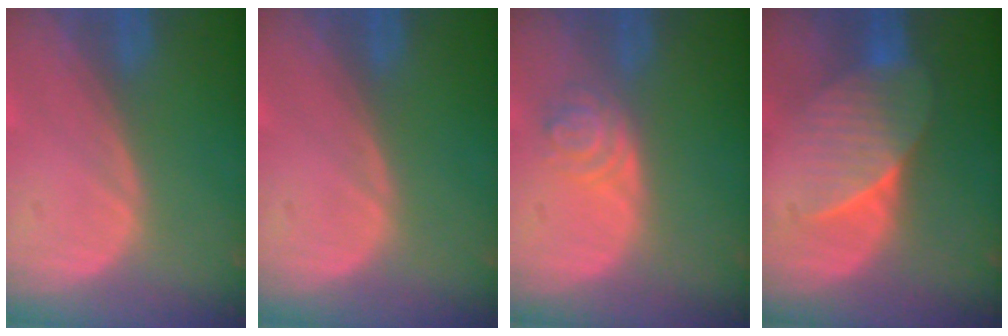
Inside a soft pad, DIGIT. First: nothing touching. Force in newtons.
{"total": 0.0}
{"total": 4.0, "press": 3.5, "slide": 2.0}
{"total": 7.4, "press": 6.9, "slide": 2.6}